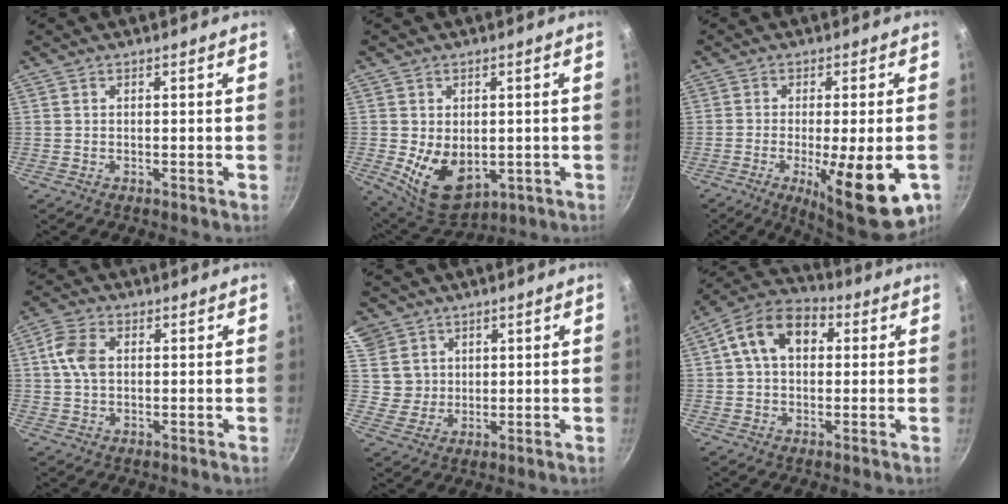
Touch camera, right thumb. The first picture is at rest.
{"total": 10.9, "force": [-1.3, 7.5, 7.9], "torque": [-0.109, -0.017, 0.004]}
{"total": 16.0, "force": [-5.8, 4.2, 14.3], "torque": [-0.187, -0.003, -0.076]}
{"total": 6.0, "force": [0.9, 4.1, 4.4], "torque": [-0.081, 0.012, 0.010]}
{"total": 7.9, "force": [3.7, 6.9, 1.4], "torque": [0.015, -0.011, 0.074]}
{"total": 11.9, "force": [2.6, 8.2, 8.2], "torque": [-0.113, 0.027, 0.023]}